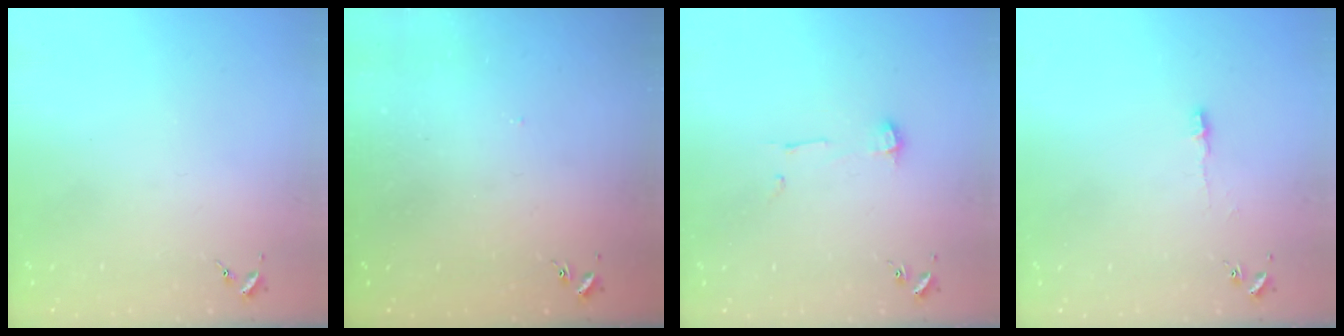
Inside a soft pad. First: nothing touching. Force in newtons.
{"total": 1.2, "press": 1.1, "slide": 0.1}
{"total": 5.0, "press": 5.0, "slide": 0.3}
{"total": 3.8, "press": 3.8, "slide": 0.2}